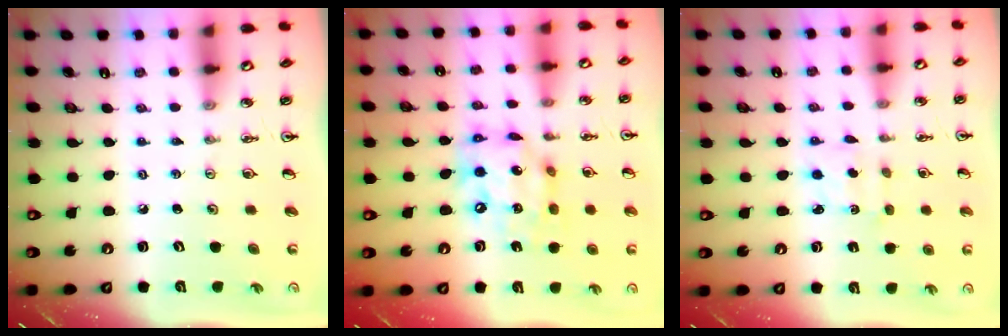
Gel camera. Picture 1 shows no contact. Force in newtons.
{"total": 13.7, "press": 13.6, "slide": 1.0}
{"total": 1.9, "press": 1.8, "slide": 0.6}